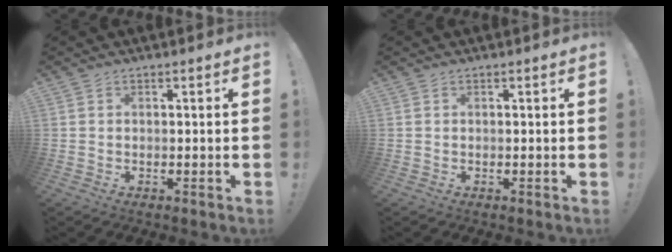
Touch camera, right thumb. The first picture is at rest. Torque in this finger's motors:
{"motor_torque": [-0.03, 0.03, 0.01, -0.03, 0.00]}